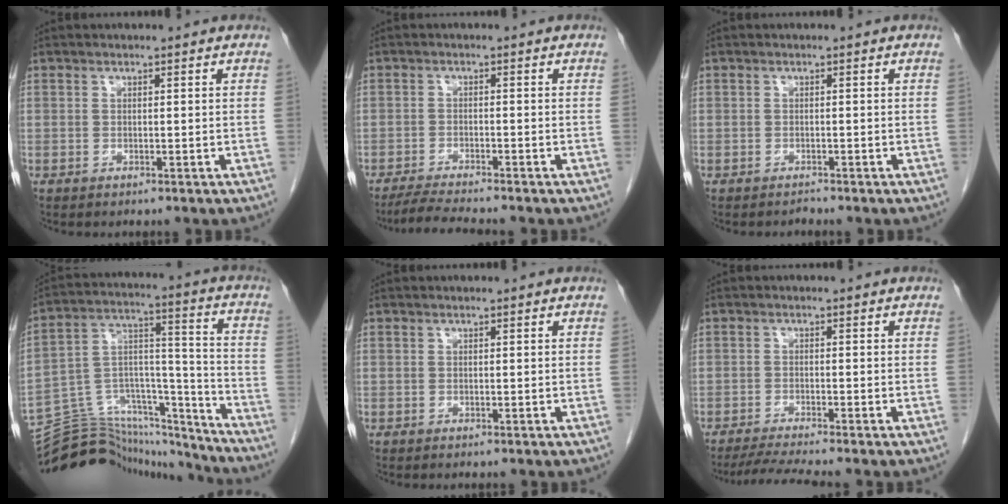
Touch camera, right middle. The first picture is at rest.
{"total": 4.8, "force": [-4.4, -0.6, 1.8], "torque": [-0.035, -0.021, -0.078]}
{"total": 0.7, "force": [-0.6, 0.1, -0.3], "torque": [0.001, -0.004, -0.011]}
{"total": 22.9, "force": [-21.6, 5.6, 5.1], "torque": [-0.112, 0.048, -0.335]}
{"total": 0.0}
{"total": 4.5, "force": [-3.9, -1.2, 1.8], "torque": [-0.036, -0.020, -0.072]}